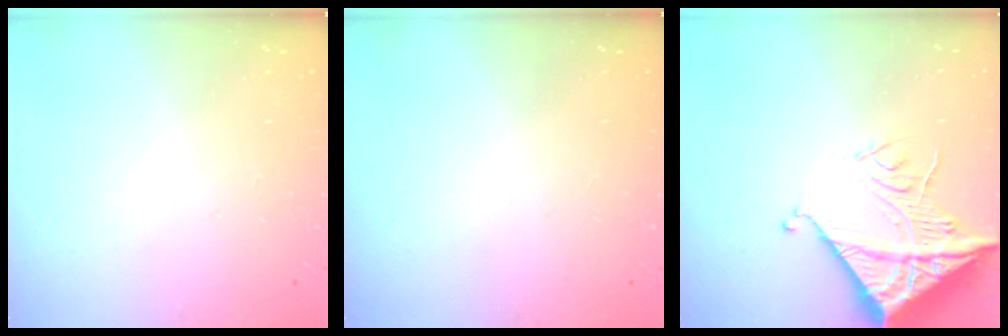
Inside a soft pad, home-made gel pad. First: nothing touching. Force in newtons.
{"total": 0.0}
{"total": 17.1, "press": 17.0, "slide": 1.6}